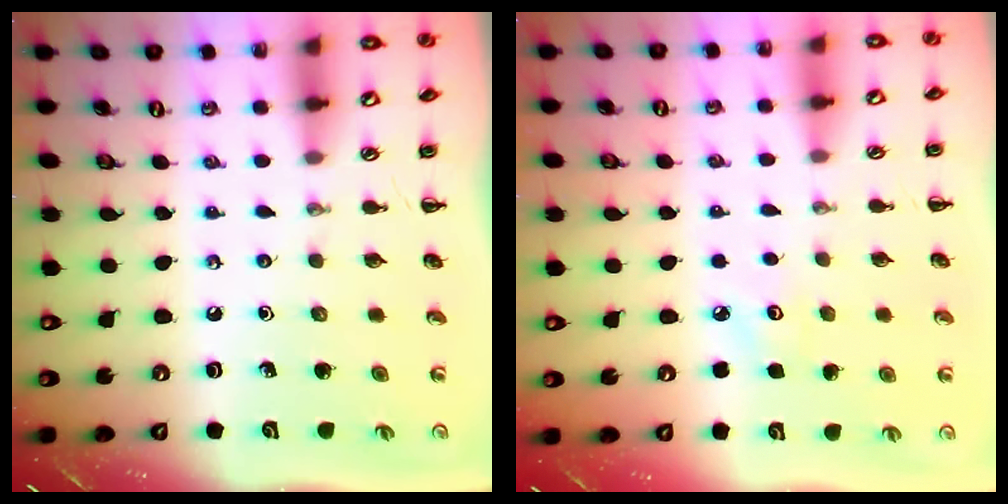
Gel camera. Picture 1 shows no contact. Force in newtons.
{"total": 2.4, "press": 2.3, "slide": 0.6}